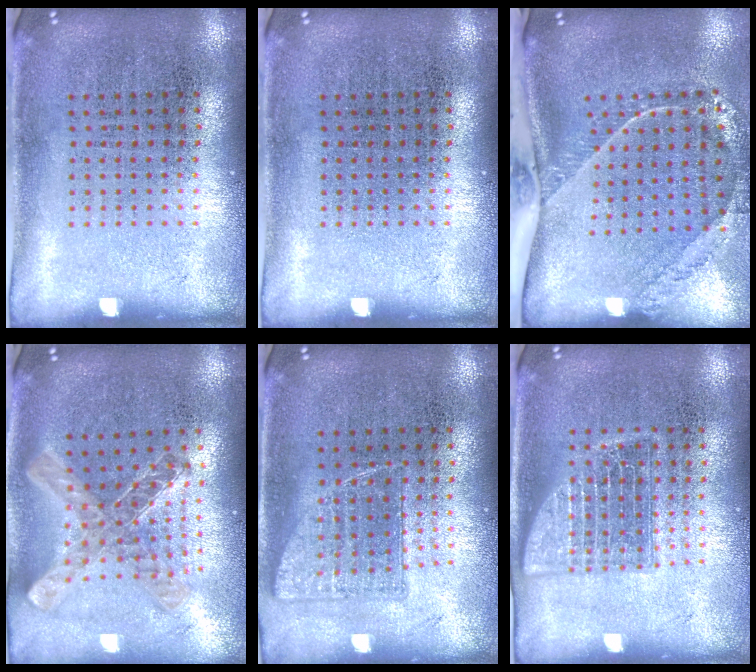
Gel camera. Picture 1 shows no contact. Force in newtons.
{"total": 0.0}
{"total": 2.5, "press": 1.8, "slide": 1.8}
{"total": 1.1, "press": 1.0, "slide": 0.3}
{"total": 0.9, "press": 0.8, "slide": 0.3}
{"total": 2.1, "press": 2.0, "slide": 0.3}